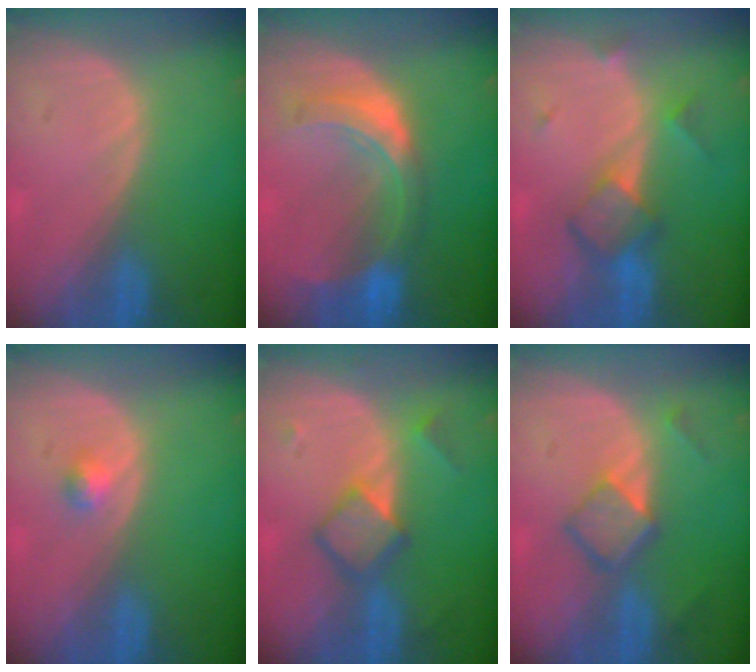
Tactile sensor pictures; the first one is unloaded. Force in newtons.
{"total": 8.2, "press": 7.3, "slide": 3.8}
{"total": 5.8, "press": 5.2, "slide": 2.5}
{"total": 1.7, "press": 1.4, "slide": 0.8}
{"total": 5.2, "press": 5.2, "slide": 0.1}
{"total": 5.2, "press": 4.6, "slide": 2.4}